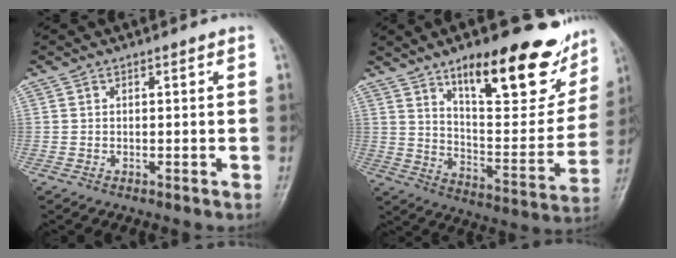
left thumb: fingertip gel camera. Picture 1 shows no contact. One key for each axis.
{"total": 24.4, "fx": 14.9, "fy": 8.8, "fz": 17.3, "tx": -0.189, "ty": -0.064, "tz": 0.225}